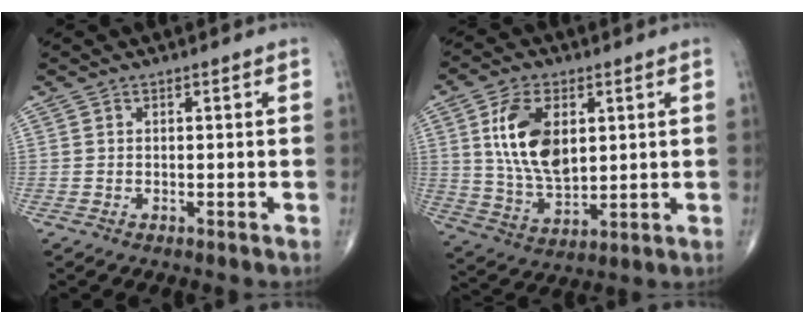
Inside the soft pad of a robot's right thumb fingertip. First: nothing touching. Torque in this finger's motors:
{"motor_torque": [0.79, 1.71, 1.46, 0.01, 0.52]}